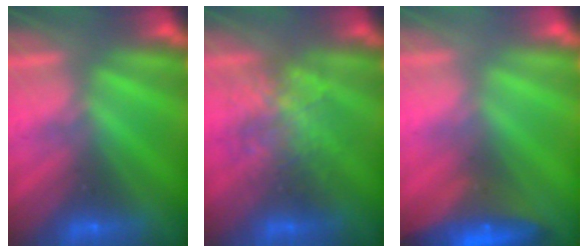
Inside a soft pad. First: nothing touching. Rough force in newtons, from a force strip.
{"total": 2.2}
{"total": 7.5}